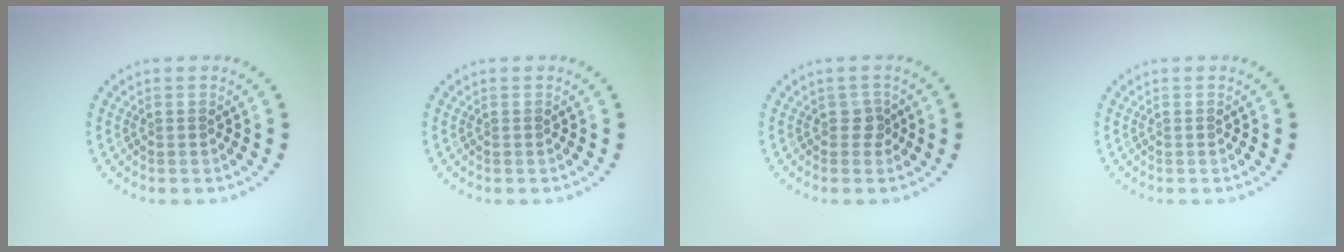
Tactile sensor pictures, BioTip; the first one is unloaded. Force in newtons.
{"total": 0.0}
{"total": 1.2, "press": 1.0, "slide": 0.6}
{"total": 0.0}